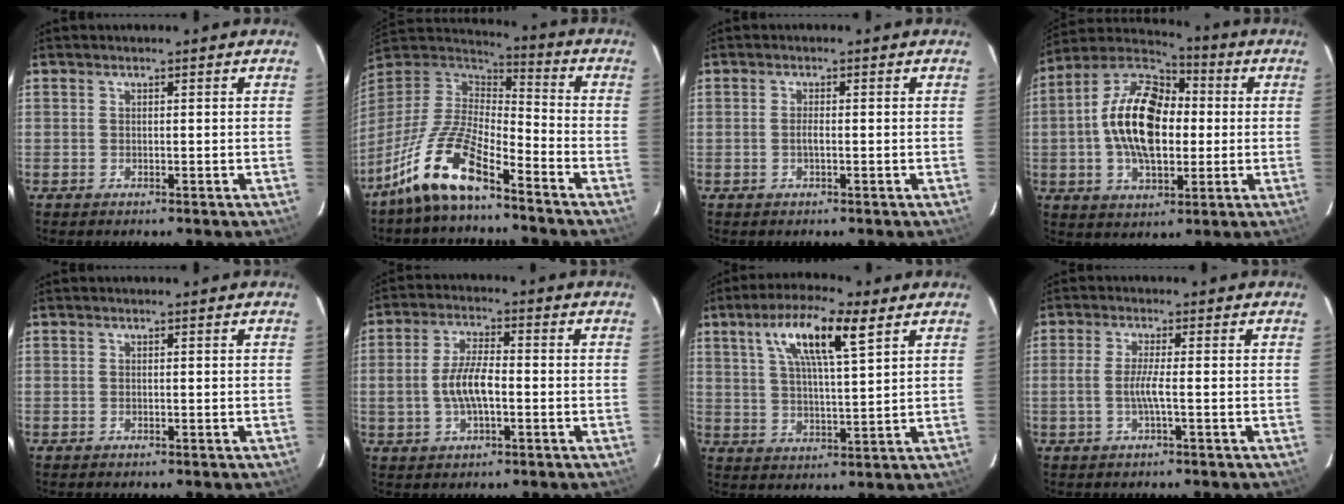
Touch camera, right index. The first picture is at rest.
{"total": 15.0, "force": [-10.5, 4.2, 9.8], "torque": [-0.208, -0.005, -0.204]}
{"total": 1.2, "force": [-0.3, 0.3, 1.1], "torque": [-0.022, -0.001, -0.007]}
{"total": 17.9, "force": [0.1, 10.4, 14.6], "torque": [-0.280, 0.020, -0.006]}
{"total": 0.0}
{"total": 7.4, "force": [-1.3, 3.1, 6.6], "torque": [-0.131, 0.006, -0.021]}
{"total": 11.9, "force": [6.0, 2.6, 10.0], "torque": [-0.177, 0.018, 0.104]}
{"total": 3.4, "force": [-0.9, -0.3, 3.3], "torque": [-0.069, -0.002, -0.018]}